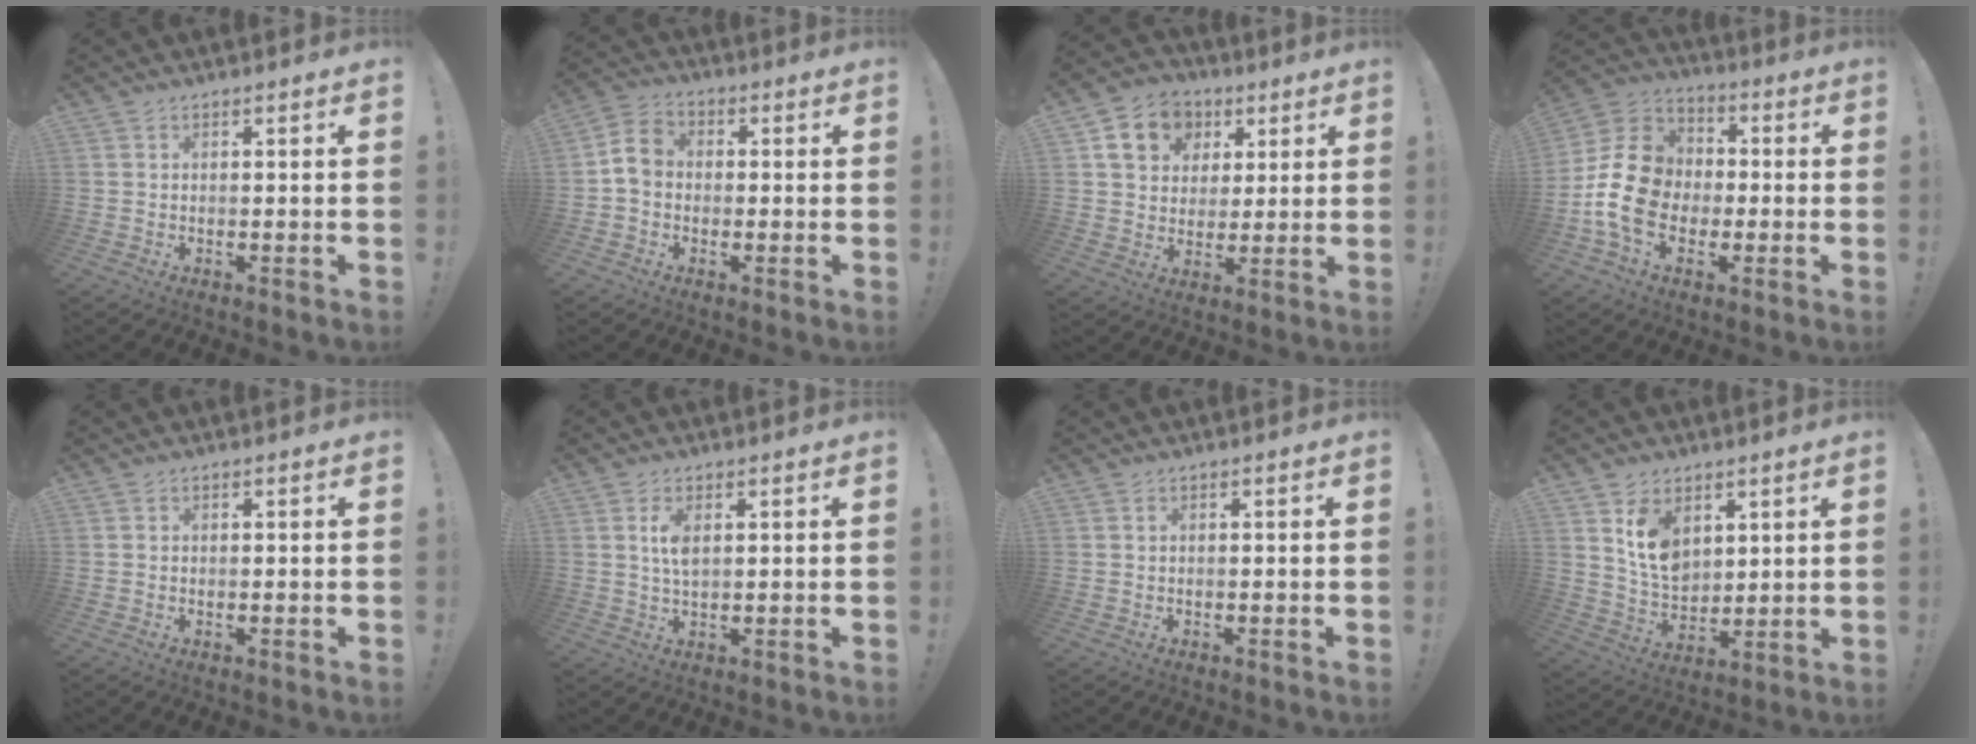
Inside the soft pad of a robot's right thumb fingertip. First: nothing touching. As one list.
[{"total": 7.6, "force": [-0.4, 6.1, 4.5], "torque": [-0.080, 0.023, 0.000]}, {"total": 12.9, "force": [5.3, 10.6, 5.1], "torque": [-0.066, -0.016, 0.106]}, {"total": 17.2, "force": [-3.1, 13.6, 10.1], "torque": [-0.179, 0.033, -0.045]}, {"total": 0.0}, {"total": 4.4, "force": [1.2, 2.1, 3.7], "torque": [-0.074, -0.003, 0.017]}, {"total": 0.0}, {"total": 10.5, "force": [5.1, 7.5, 5.2], "torque": [-0.079, -0.027, 0.102]}]